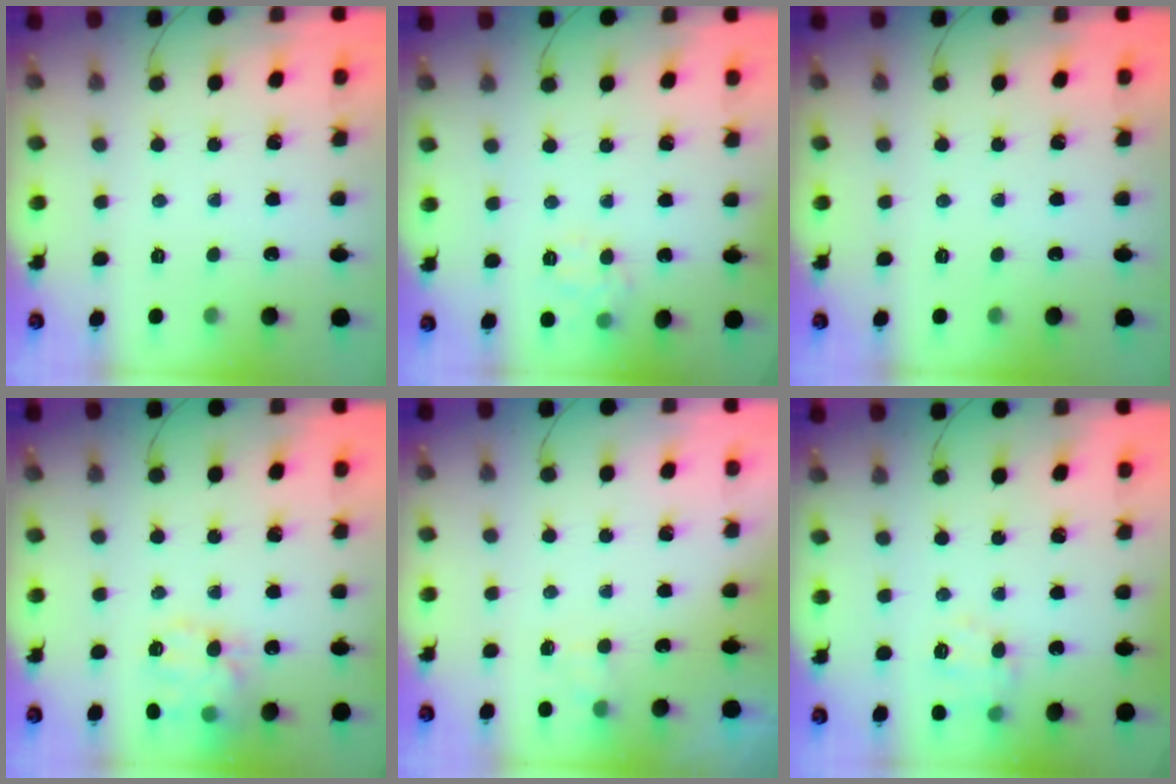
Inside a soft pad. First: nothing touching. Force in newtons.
{"total": 5.4, "press": 5.3, "slide": 1.3}
{"total": 0.0}
{"total": 15.0, "press": 14.9, "slide": 2.2}
{"total": 2.5, "press": 1.9, "slide": 1.6}
{"total": 9.8, "press": 9.7, "slide": 1.4}